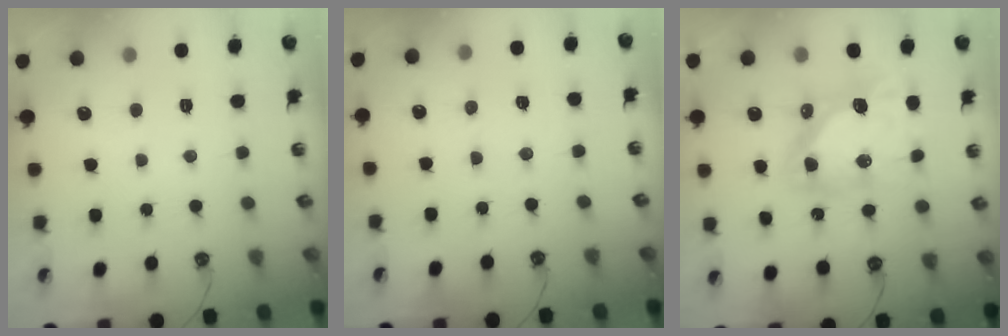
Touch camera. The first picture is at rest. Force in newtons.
{"total": 4.9, "press": 4.8, "slide": 0.7}
{"total": 13.4, "press": 13.3, "slide": 1.5}